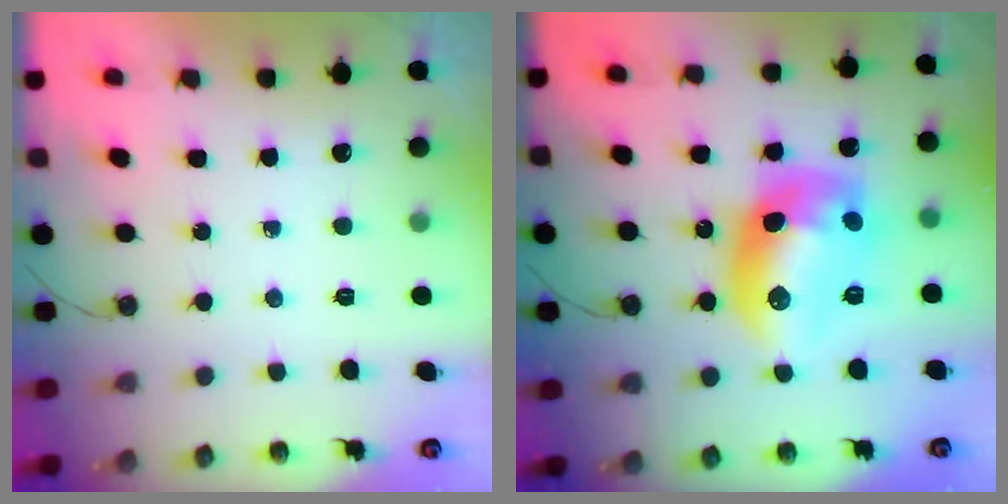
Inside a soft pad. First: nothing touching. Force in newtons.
{"total": 16.1, "press": 16.0, "slide": 1.0}